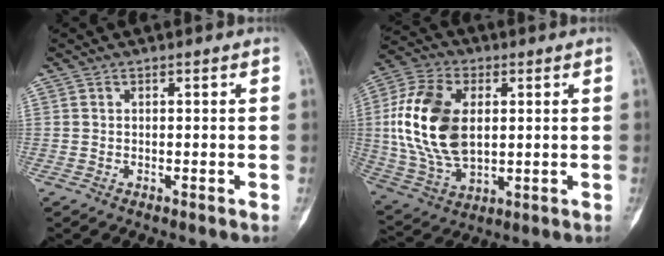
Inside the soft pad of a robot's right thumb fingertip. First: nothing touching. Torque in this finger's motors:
{"motor_torque": [2.14, 2.17, 1.10, -1.23, 0.51]}